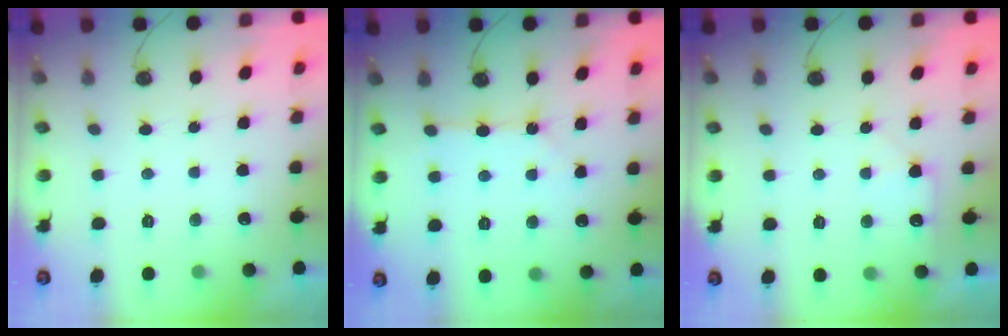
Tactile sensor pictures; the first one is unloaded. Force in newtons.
{"total": 2.2, "press": 2.2, "slide": 0.4}
{"total": 6.7, "press": 6.7, "slide": 0.9}